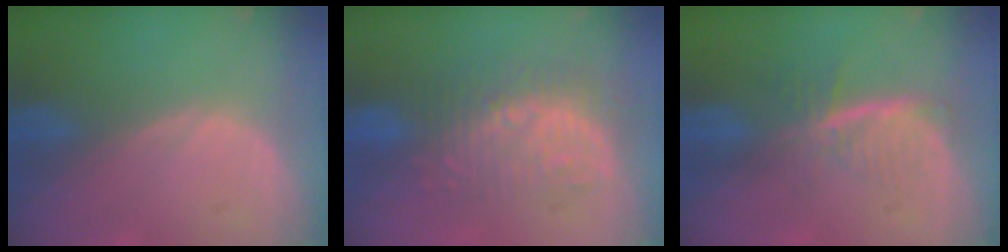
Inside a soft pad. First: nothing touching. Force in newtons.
{"total": 10.0, "press": 8.7, "slide": 4.9}
{"total": 5.9, "press": 5.1, "slide": 3.0}